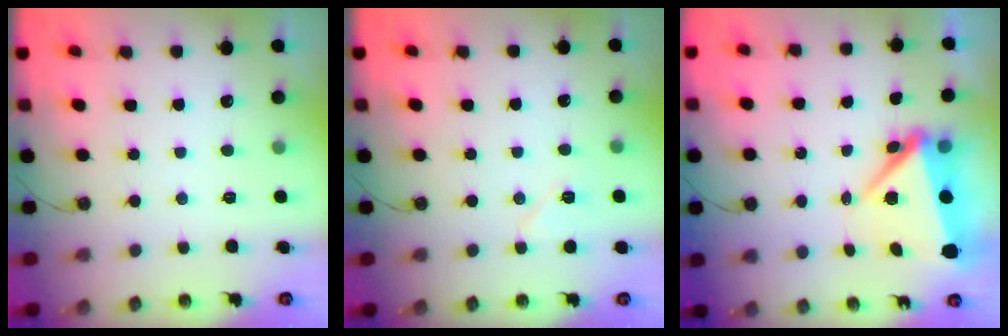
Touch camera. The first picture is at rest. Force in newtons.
{"total": 6.0, "press": 5.9, "slide": 1.1}
{"total": 7.9, "press": 7.9, "slide": 0.7}